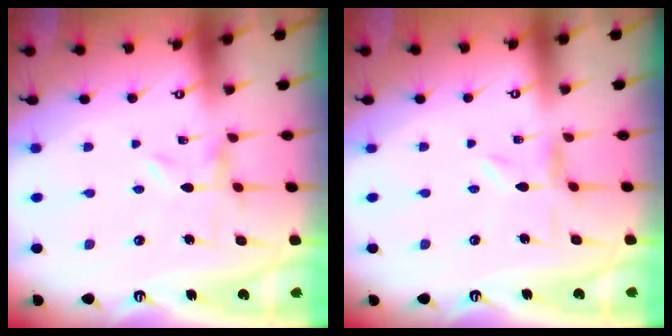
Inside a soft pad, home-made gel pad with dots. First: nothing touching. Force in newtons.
{"total": 1.5, "press": 1.5, "slide": 0.3}